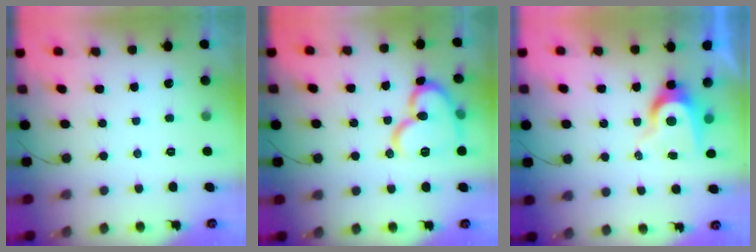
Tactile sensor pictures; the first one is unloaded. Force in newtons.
{"total": 15.3, "press": 15.2, "slide": 1.5}
{"total": 7.4, "press": 7.4, "slide": 0.1}